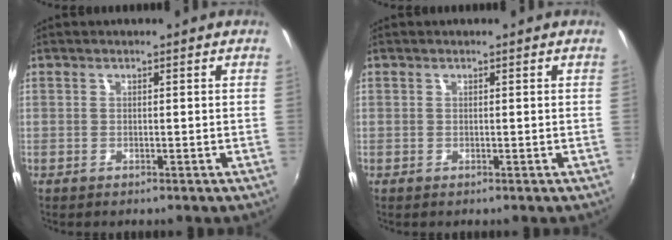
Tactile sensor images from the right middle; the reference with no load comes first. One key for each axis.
{"total": 0.0}